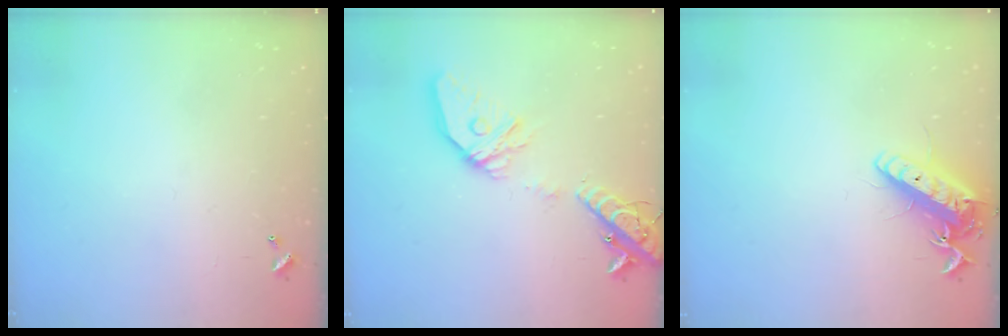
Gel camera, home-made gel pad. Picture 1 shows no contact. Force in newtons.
{"total": 20.2, "press": 20.0, "slide": 3.0}
{"total": 14.0, "press": 13.7, "slide": 2.6}